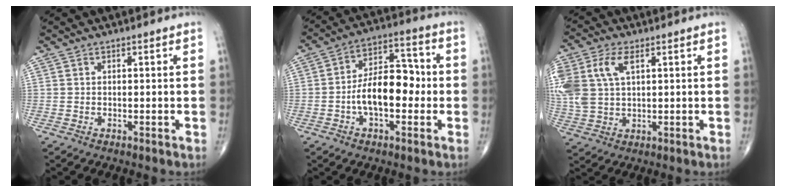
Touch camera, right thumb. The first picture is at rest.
{"total": 12.1, "force": [-1.8, 6.6, 10.0], "torque": [-0.147, 0.038, -0.038]}
{"total": 12.1, "force": [3.8, 6.9, 9.2], "torque": [-0.224, 0.008, 0.079]}